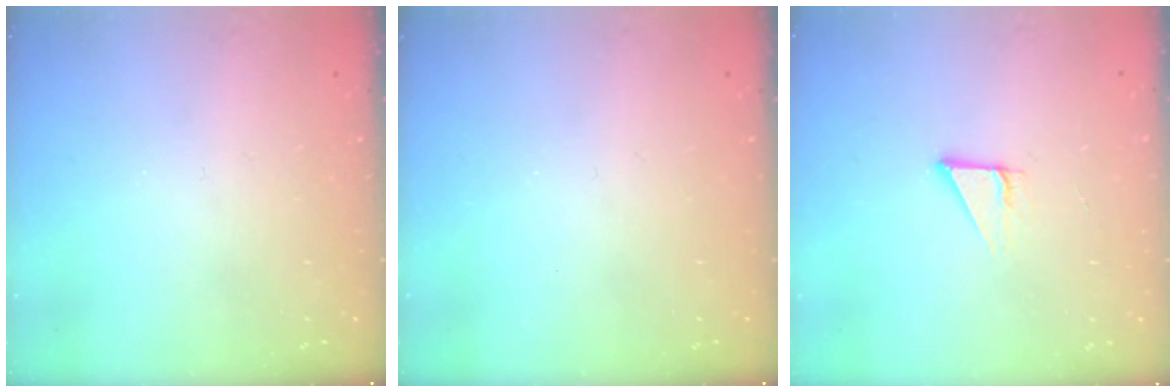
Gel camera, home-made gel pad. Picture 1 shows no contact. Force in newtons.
{"total": 0.0}
{"total": 2.9, "press": 2.9, "slide": 0.2}